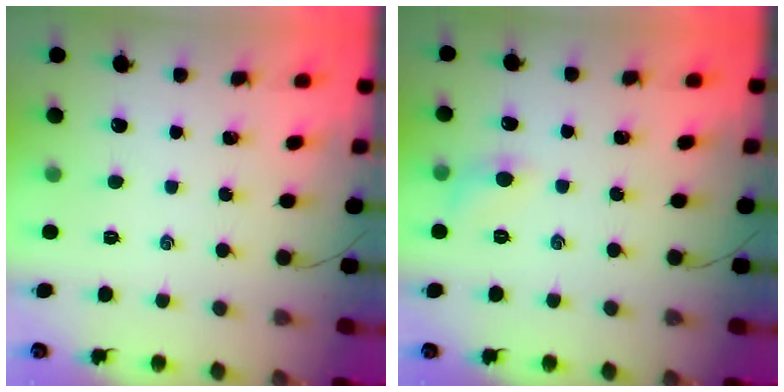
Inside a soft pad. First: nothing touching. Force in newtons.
{"total": 6.3, "press": 6.0, "slide": 1.8}